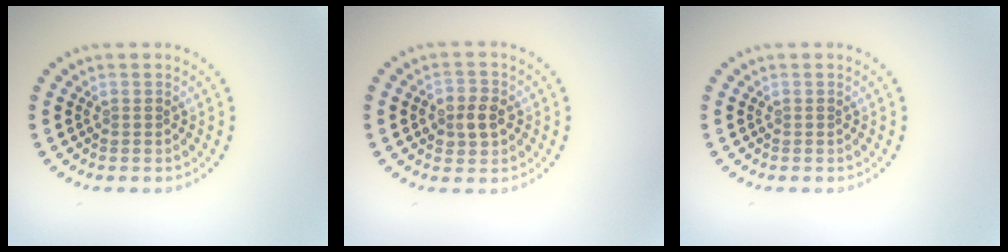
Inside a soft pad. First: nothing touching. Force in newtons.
{"total": 2.8, "press": 2.8, "slide": 0.3}
{"total": 0.0}